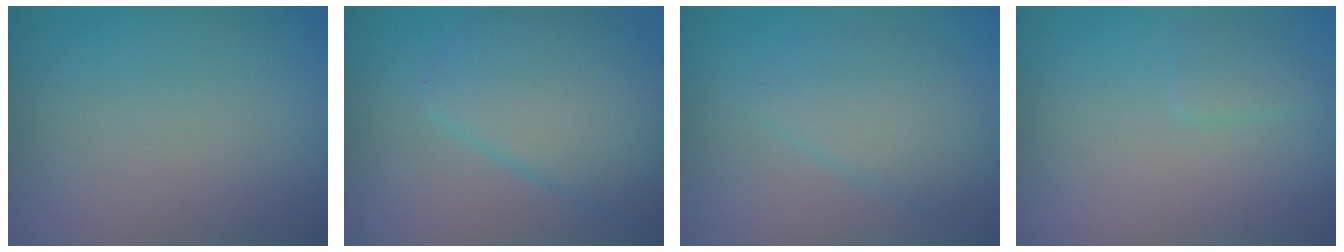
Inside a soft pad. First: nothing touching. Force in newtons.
{"total": 6.1, "press": 6.1, "slide": 0.1}
{"total": 3.5, "press": 3.5, "slide": 0.1}
{"total": 1.0, "press": 1.0, "slide": 0.0}